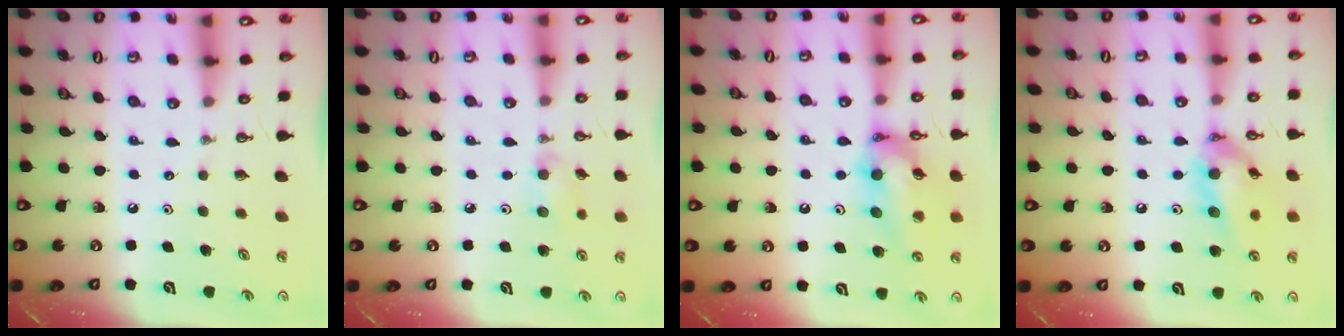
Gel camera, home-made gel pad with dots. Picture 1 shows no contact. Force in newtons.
{"total": 5.3, "press": 5.1, "slide": 1.3}
{"total": 14.9, "press": 14.8, "slide": 1.8}
{"total": 14.0, "press": 13.8, "slide": 1.9}